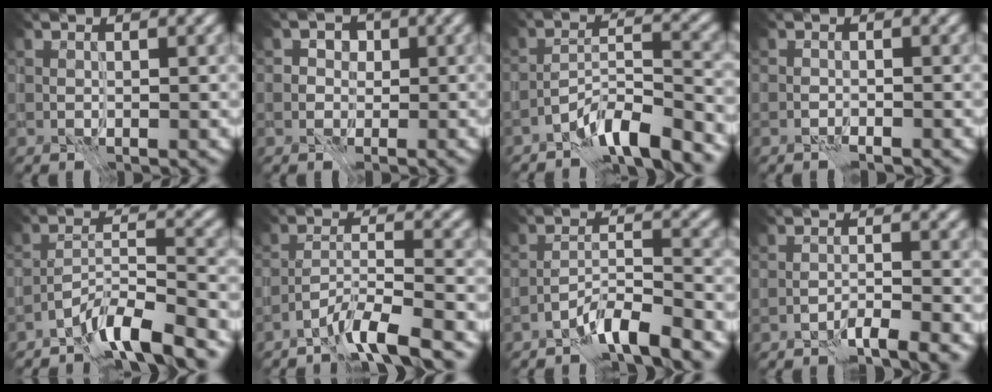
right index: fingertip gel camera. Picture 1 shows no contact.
{"total": 2.5, "force": [0.3, 2.3, 0.8], "torque": [0.006, 0.014, -0.013]}
{"total": 6.5, "force": [-5.4, 0.9, 3.3], "torque": [-0.053, 0.007, -0.098]}
{"total": 1.1, "force": [-1.0, -0.2, -0.2], "torque": [0.002, 0.002, -0.020]}
{"total": 6.6, "force": [-5.6, 0.7, 3.4], "torque": [-0.053, 0.006, -0.102]}
{"total": 5.6, "force": [-4.7, 0.4, 2.9], "torque": [-0.044, 0.007, -0.090]}
{"total": 4.8, "force": [-4.2, 0.3, 2.3], "torque": [-0.039, 0.008, -0.083]}
{"total": 2.7, "force": [-2.5, 0.0, 1.1], "torque": [-0.019, 0.008, -0.048]}